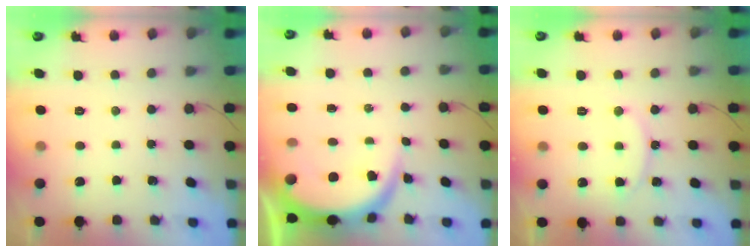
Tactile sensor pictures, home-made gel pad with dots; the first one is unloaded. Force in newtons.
{"total": 7.5, "press": 7.5, "slide": 0.5}
{"total": 10.5, "press": 10.5, "slide": 0.6}